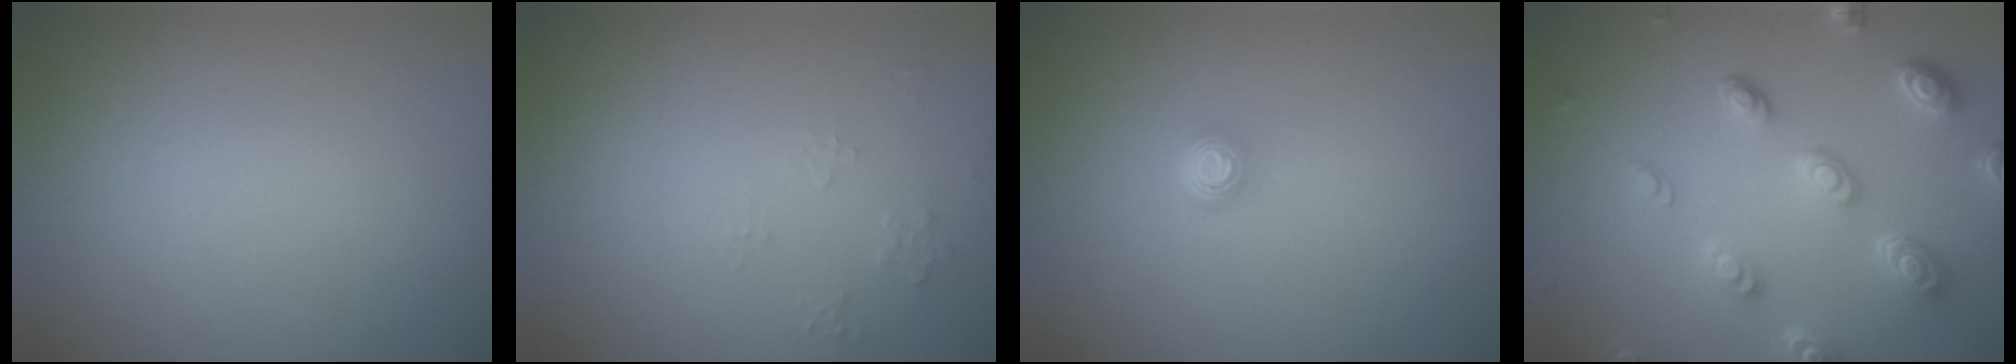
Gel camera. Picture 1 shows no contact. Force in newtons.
{"total": 0.6, "press": 0.4, "slide": 0.5}
{"total": 1.6, "press": 1.2, "slide": 1.0}
{"total": 5.4, "press": 4.0, "slide": 3.7}